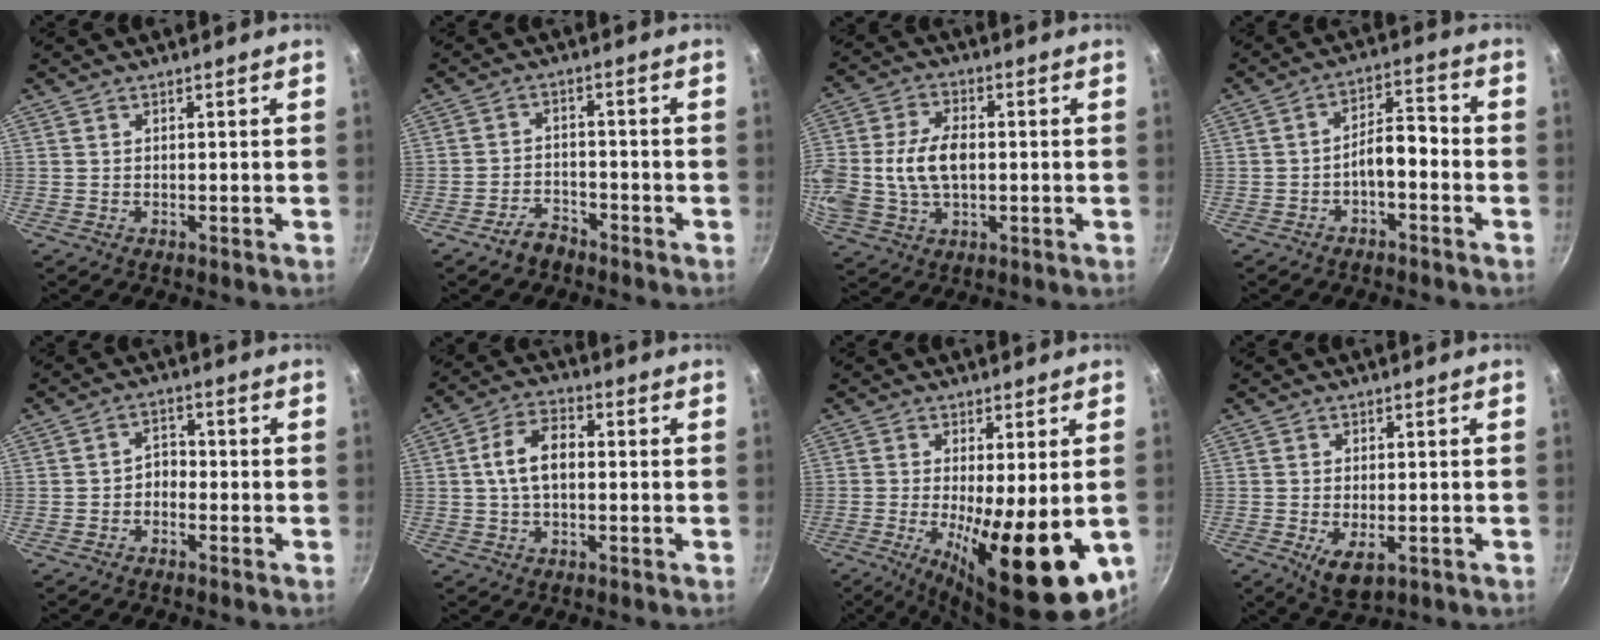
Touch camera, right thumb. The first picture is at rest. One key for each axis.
{"total": 4.2, "fx": -3.2, "fy": 2.3, "fz": 1.4, "tx": -0.017, "ty": 0.023, "tz": -0.057}
{"total": 15.6, "fx": -0.2, "fy": 10.1, "fz": 11.8, "tx": -0.264, "ty": 0.011, "tz": 0.005}
{"total": 6.8, "fx": -2.0, "fy": 3.3, "fz": 5.5, "tx": -0.082, "ty": 0.042, "tz": -0.040}
{"total": 3.2, "fx": -1.3, "fy": 2.4, "fz": 1.7, "tx": -0.005, "ty": 0.020, "tz": -0.031}
{"total": 8.2, "fx": 0.4, "fy": 4.8, "fz": 6.6, "tx": -0.115, "ty": 0.023, "tz": -0.001}
{"total": 18.8, "fx": -4.4, "fy": 6.1, "fz": 17.2, "tx": -0.225, "ty": -0.033, "tz": -0.042}
{"total": 5.3, "fx": -1.7, "fy": 2.6, "fz": 4.3, "tx": -0.072, "ty": -0.008, "tz": -0.022}